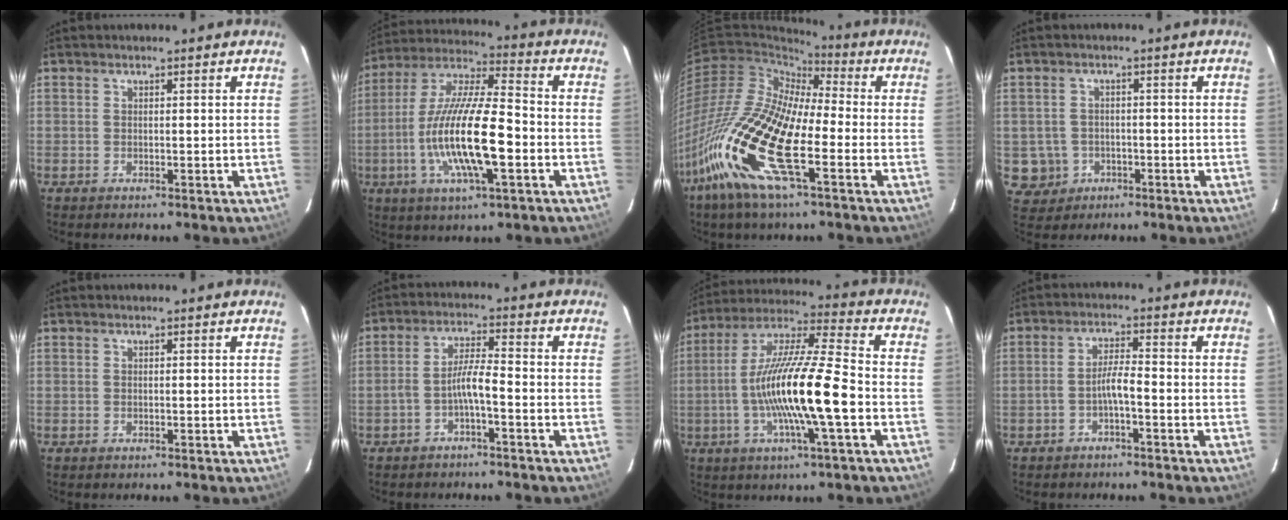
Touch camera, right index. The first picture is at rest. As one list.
[{"total": 17.9, "force": [-4.3, 4.0, 16.9], "torque": [-0.330, -0.011, -0.083]}, {"total": 21.3, "force": [-9.5, 6.2, 18.0], "torque": [-0.369, -0.024, -0.208]}, {"total": 5.5, "force": [-1.6, 5.3, 0.6], "torque": [-0.025, 0.015, -0.014]}, {"total": 0.0}, {"total": 4.3, "force": [-2.3, 0.2, 3.6], "torque": [-0.080, 0.012, -0.040]}, {"total": 17.7, "force": [-4.0, 1.5, 17.2], "torque": [-0.323, -0.001, -0.078]}, {"total": 3.3, "force": [-1.8, 0.3, 2.8], "torque": [-0.060, 0.010, -0.032]}]